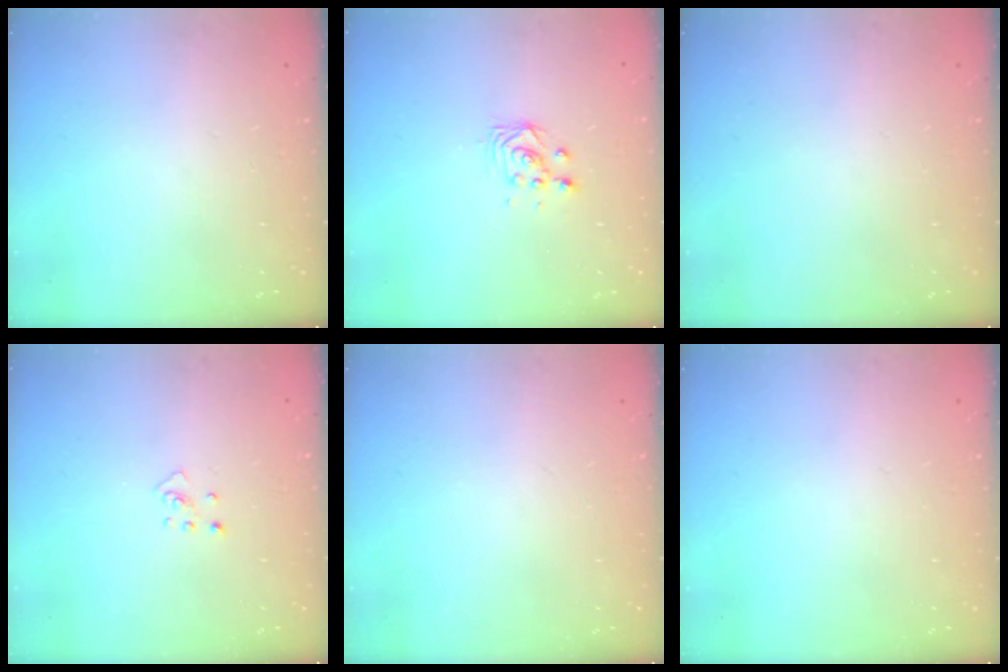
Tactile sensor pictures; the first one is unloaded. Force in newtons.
{"total": 2.9, "press": 2.9, "slide": 0.4}
{"total": 0.0}
{"total": 3.6, "press": 3.6, "slide": 0.4}
{"total": 0.0}
{"total": 0.0}